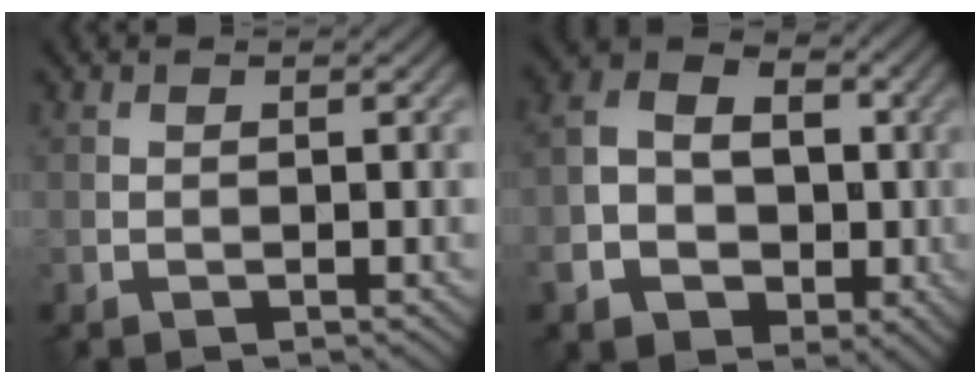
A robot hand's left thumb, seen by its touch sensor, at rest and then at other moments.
{"total": 10.1, "force": [-2.7, 8.0, 5.5], "torque": [-0.113, -0.029, -0.058]}